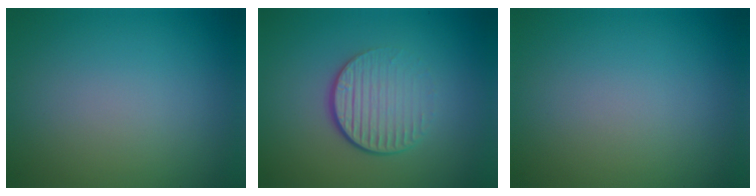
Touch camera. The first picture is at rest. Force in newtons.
{"total": 4.4, "press": 2.7, "slide": 3.5}
{"total": 0.0}